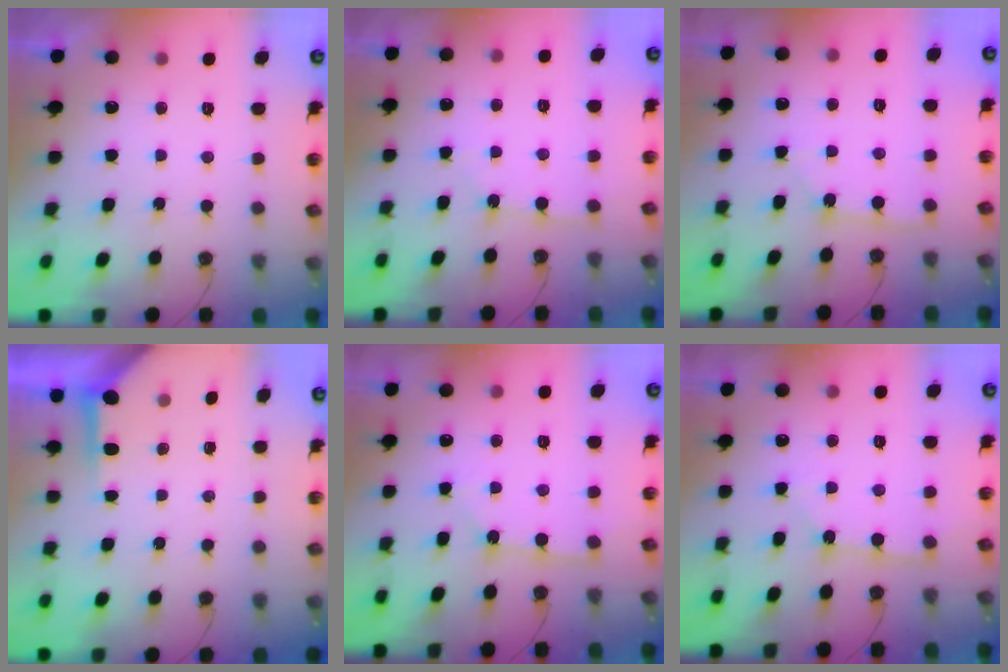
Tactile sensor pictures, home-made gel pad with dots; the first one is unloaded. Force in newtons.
{"total": 2.1, "press": 2.1, "slide": 0.2}
{"total": 2.5, "press": 2.5, "slide": 0.2}
{"total": 3.9, "press": 3.9, "slide": 0.3}
{"total": 2.7, "press": 2.7, "slide": 0.3}
{"total": 2.7, "press": 2.7, "slide": 0.3}